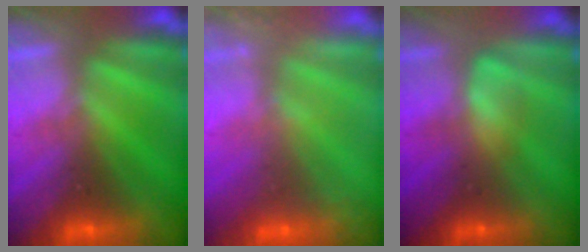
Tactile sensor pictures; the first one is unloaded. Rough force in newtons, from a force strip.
{"total": 2.4}
{"total": 2.5}